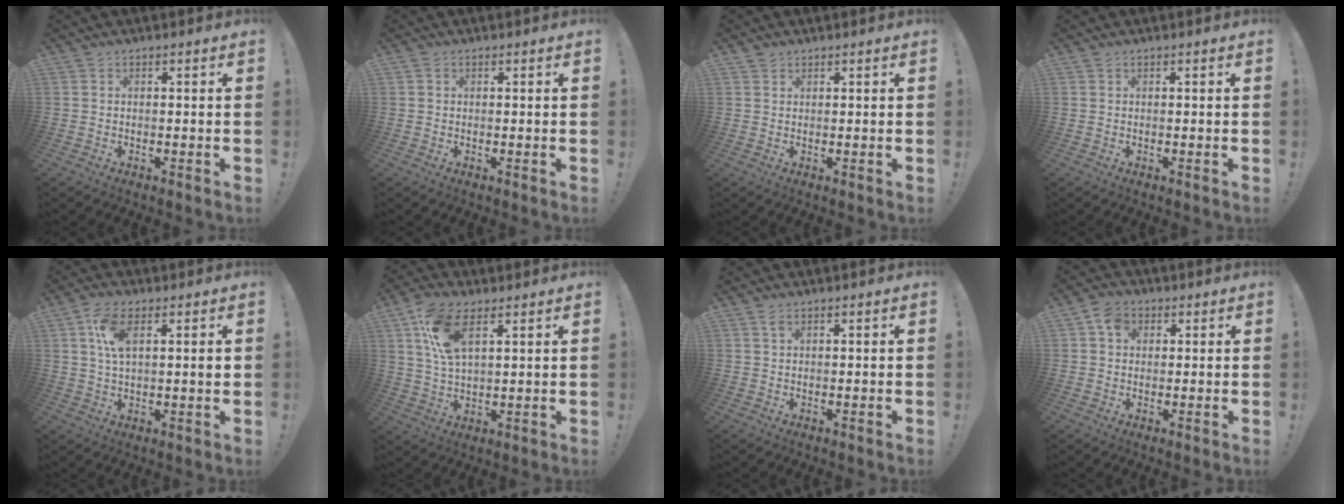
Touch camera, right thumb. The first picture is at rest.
{"total": 0.7, "force": [0.3, 0.6, 0.0], "torque": [0.004, -0.001, 0.005]}
{"total": 1.1, "force": [0.9, 0.6, 0.2], "torque": [-0.002, -0.003, 0.017]}
{"total": 0.0}
{"total": 7.7, "force": [2.8, 3.6, 6.2], "torque": [-0.114, 0.007, 0.051]}
{"total": 11.4, "force": [5.7, 5.6, 8.2], "torque": [-0.168, -0.012, 0.106]}
{"total": 1.4, "force": [0.8, 0.5, 1.0], "torque": [-0.016, -0.001, 0.015]}
{"total": 5.4, "force": [1.9, 4.2, 2.9], "torque": [-0.044, 0.002, 0.034]}